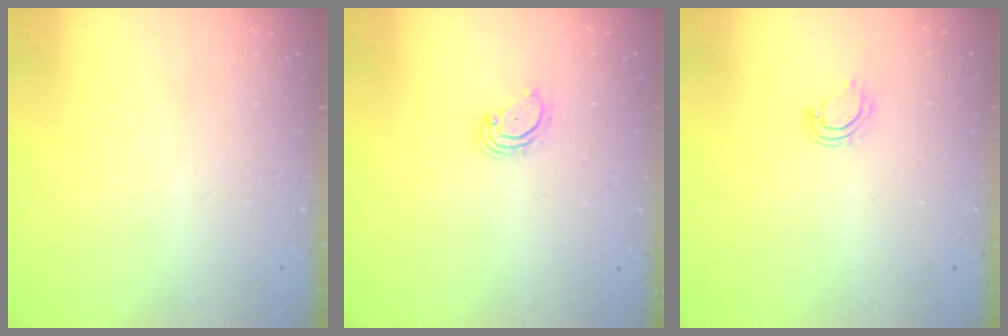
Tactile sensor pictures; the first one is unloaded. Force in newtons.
{"total": 3.0, "press": 3.0, "slide": 0.3}
{"total": 5.2, "press": 5.2, "slide": 0.4}